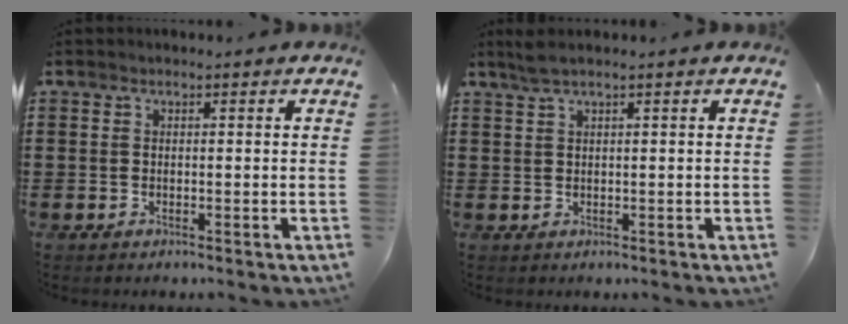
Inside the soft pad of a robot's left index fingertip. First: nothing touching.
{"total": 1.9, "force": [1.1, 0.0, 1.5], "torque": [-0.031, -0.001, 0.021]}